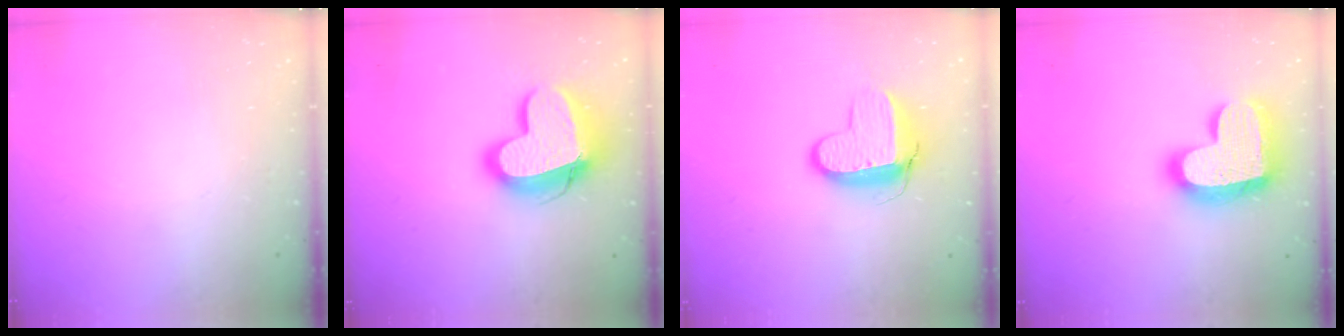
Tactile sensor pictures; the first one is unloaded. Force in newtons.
{"total": 16.8, "press": 16.7, "slide": 1.8}
{"total": 9.9, "press": 9.9, "slide": 0.9}
{"total": 20.8, "press": 20.7, "slide": 1.5}